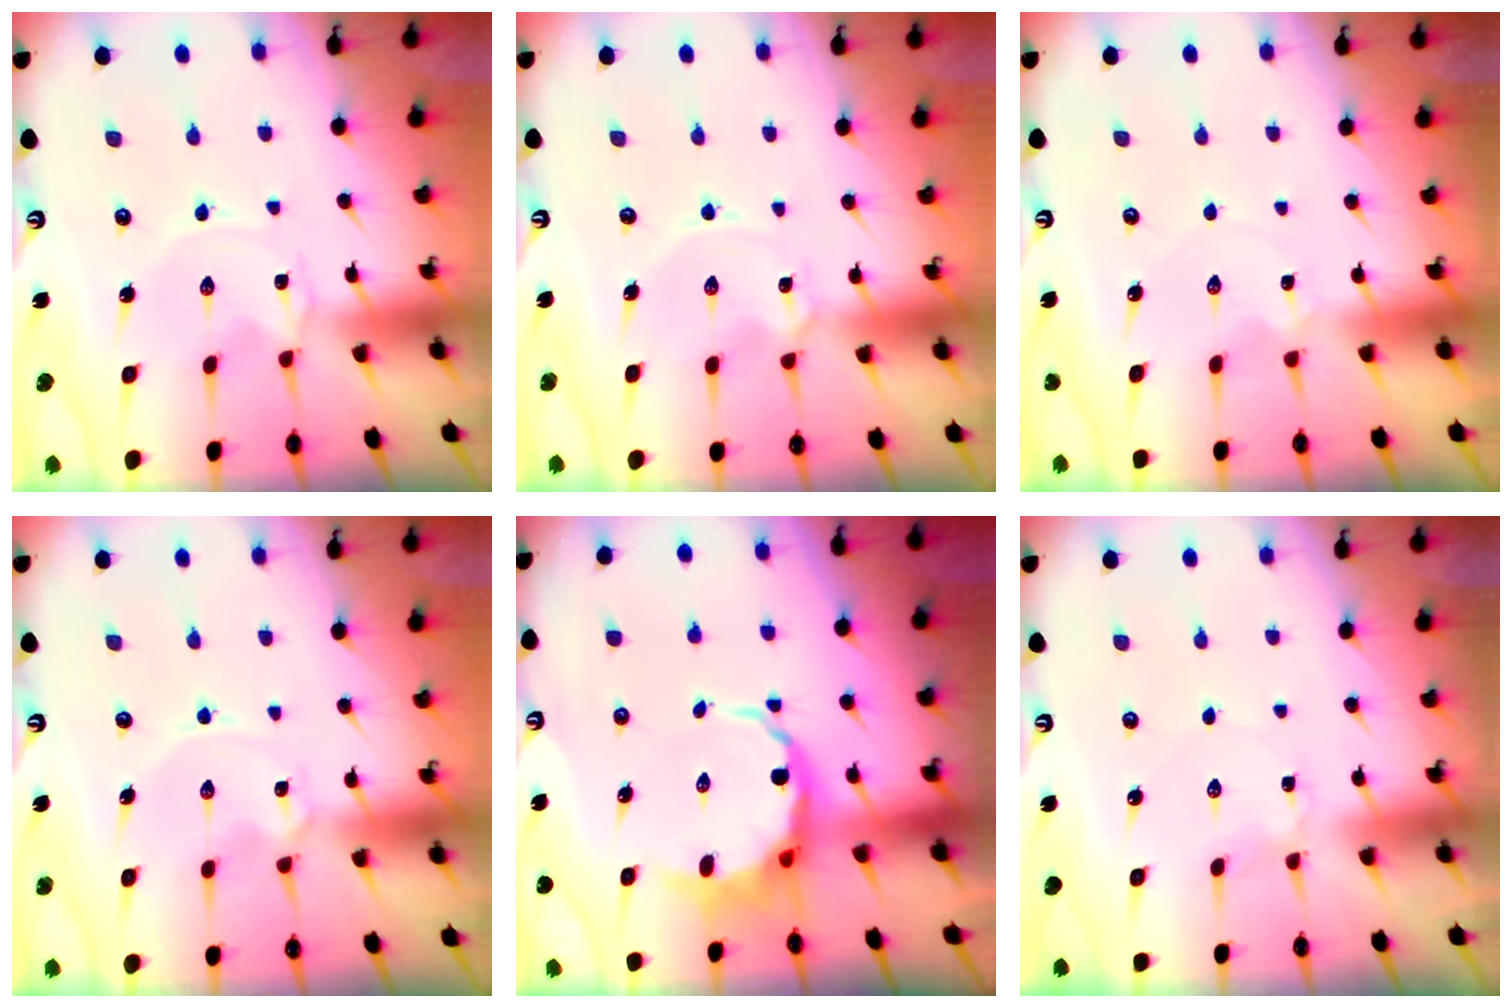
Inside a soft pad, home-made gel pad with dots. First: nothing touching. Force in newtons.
{"total": 2.0, "press": 2.0, "slide": 0.1}
{"total": 0.8, "press": 0.7, "slide": 0.3}
{"total": 1.6, "press": 1.5, "slide": 0.2}
{"total": 6.8, "press": 6.4, "slide": 2.3}
{"total": 2.2, "press": 2.2, "slide": 0.2}